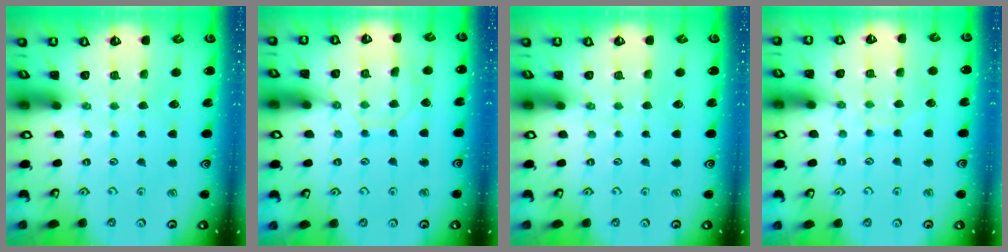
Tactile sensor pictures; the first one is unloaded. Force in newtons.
{"total": 7.9, "press": 7.8, "slide": 1.0}
{"total": 0.0}
{"total": 7.9, "press": 7.8, "slide": 0.5}